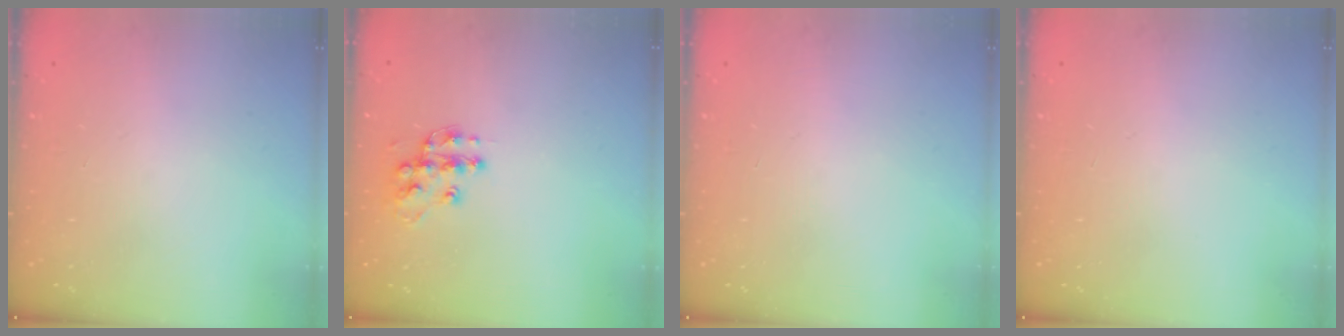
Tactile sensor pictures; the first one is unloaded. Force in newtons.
{"total": 11.8, "press": 11.8, "slide": 0.6}
{"total": 0.0}
{"total": 0.0}